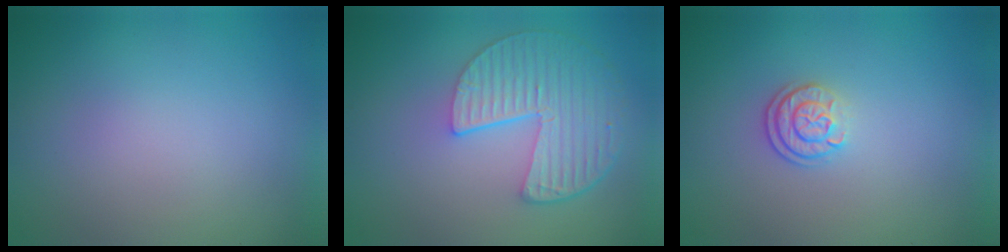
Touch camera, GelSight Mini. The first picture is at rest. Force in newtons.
{"total": 5.8, "press": 4.5, "slide": 3.6}
{"total": 2.3, "press": 1.7, "slide": 1.5}